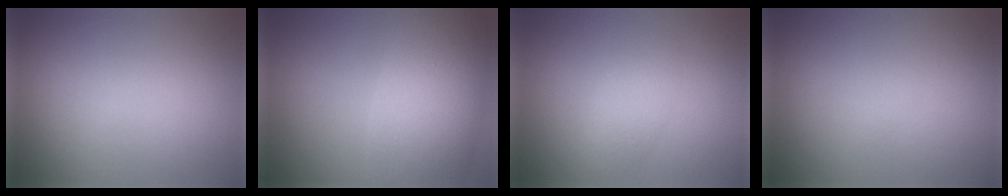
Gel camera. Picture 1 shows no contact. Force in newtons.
{"total": 8.4, "press": 8.4, "slide": 0.3}
{"total": 1.7, "press": 1.7, "slide": 0.1}
{"total": 0.0}